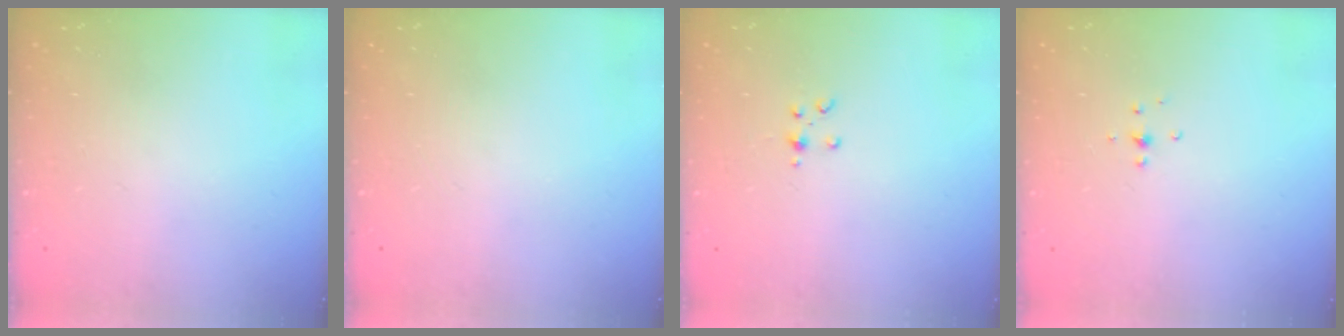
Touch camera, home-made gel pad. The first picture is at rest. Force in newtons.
{"total": 0.0}
{"total": 2.0, "press": 1.9, "slide": 0.5}
{"total": 2.8, "press": 2.7, "slide": 0.7}